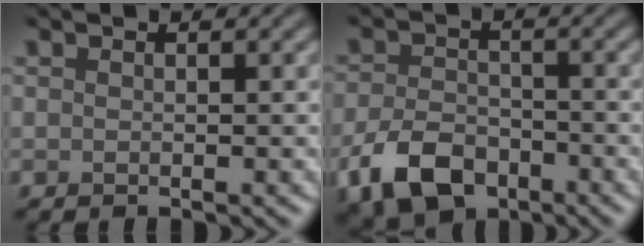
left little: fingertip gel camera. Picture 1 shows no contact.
{"total": 6.0, "force": [-3.3, 3.7, 3.4], "torque": [-0.071, -0.006, -0.067]}